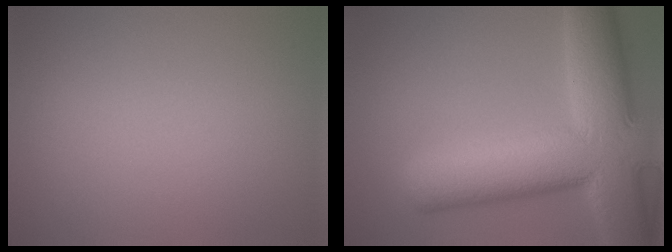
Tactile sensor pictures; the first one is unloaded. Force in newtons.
{"total": 14.1, "press": 14.1, "slide": 0.9}